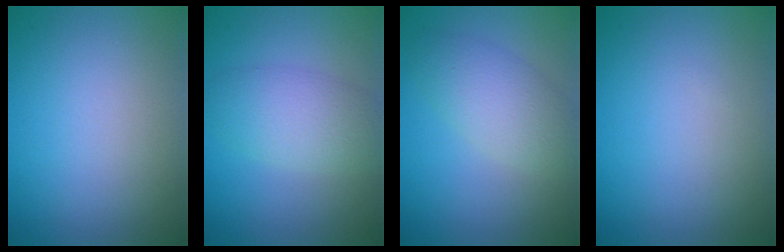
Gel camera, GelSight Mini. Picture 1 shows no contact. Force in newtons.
{"total": 4.3, "press": 4.3, "slide": 0.4}
{"total": 3.9, "press": 3.9, "slide": 0.0}
{"total": 0.0}